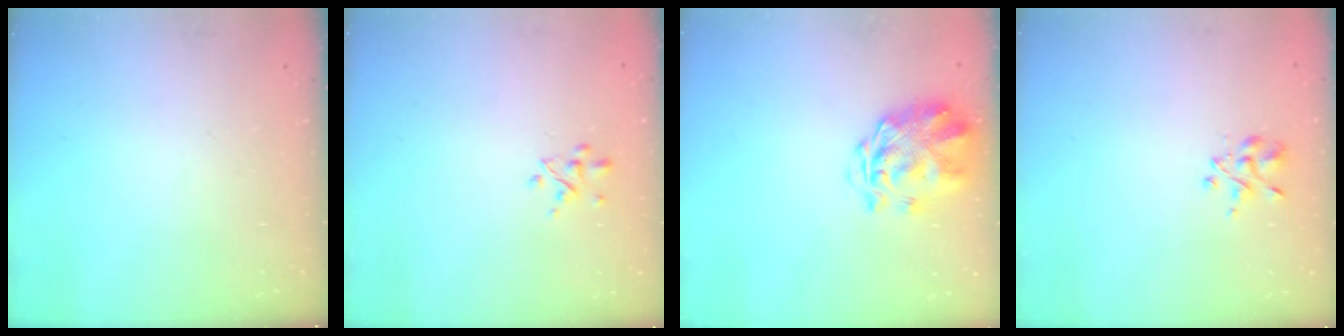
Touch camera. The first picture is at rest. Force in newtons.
{"total": 2.3, "press": 2.3, "slide": 0.6}
{"total": 3.1, "press": 2.7, "slide": 1.5}
{"total": 2.5, "press": 2.2, "slide": 1.0}